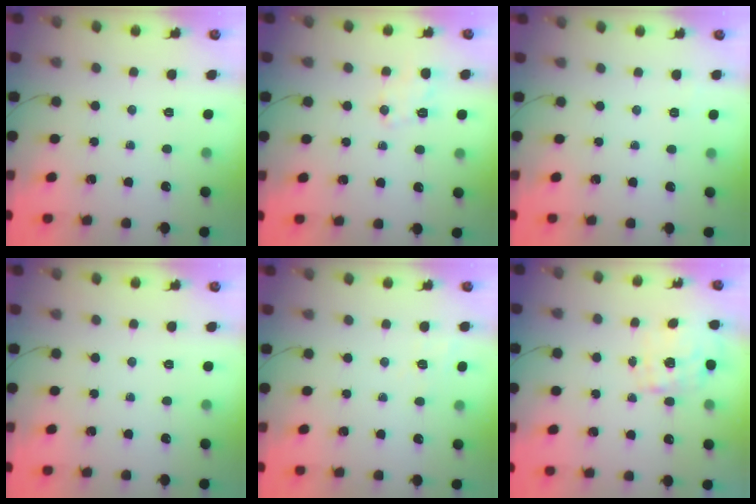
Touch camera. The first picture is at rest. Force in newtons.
{"total": 3.2, "press": 2.8, "slide": 1.5}
{"total": 5.9, "press": 5.8, "slide": 1.4}
{"total": 0.0}
{"total": 7.7, "press": 7.4, "slide": 2.0}
{"total": 2.2, "press": 2.2, "slide": 0.4}